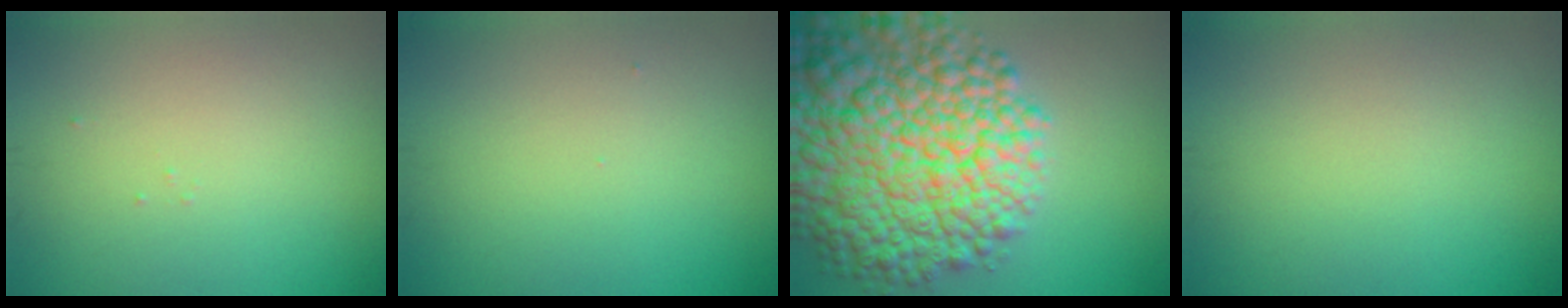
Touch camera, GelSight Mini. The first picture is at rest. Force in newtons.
{"total": 0.0}
{"total": 14.8, "press": 14.8, "slide": 0.7}
{"total": 0.0}